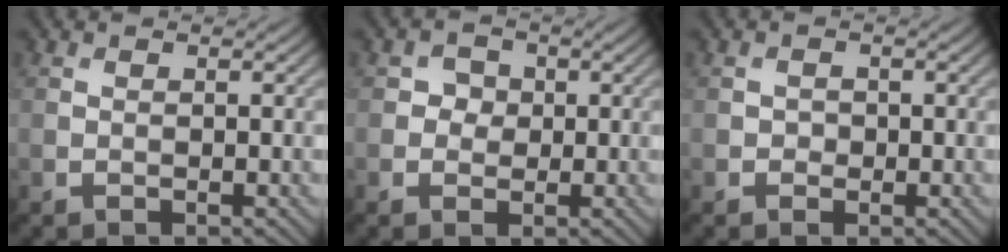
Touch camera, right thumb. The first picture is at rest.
{"total": 2.1, "force": [0.1, 2.0, 0.6], "torque": [-0.006, 0.001, -0.003]}
{"total": 1.0, "force": [-0.3, 0.9, 0.2], "torque": [0.001, -0.004, -0.008]}